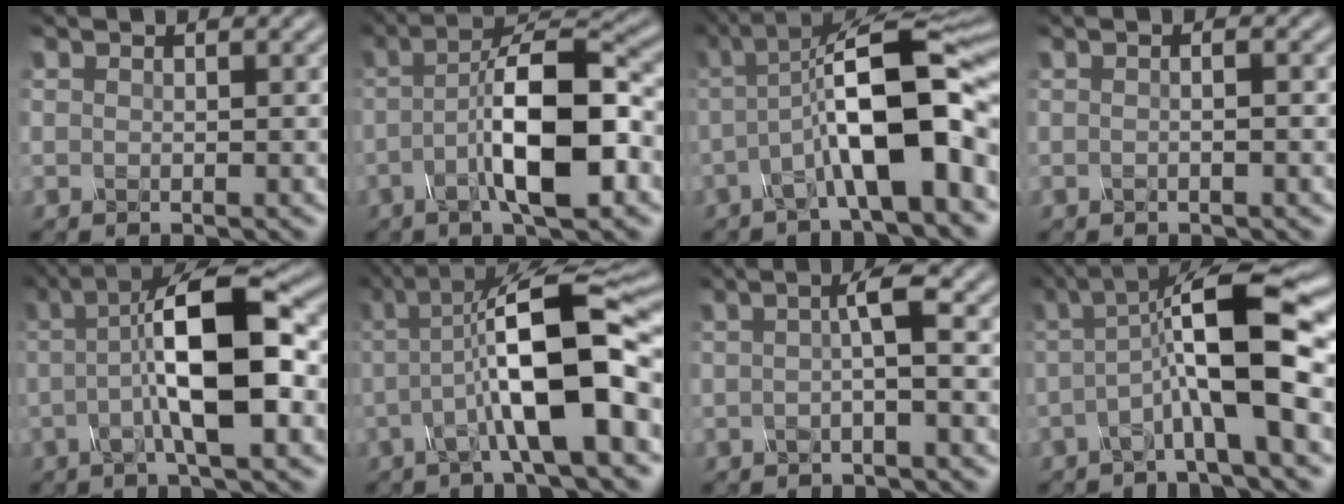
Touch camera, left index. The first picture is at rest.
{"total": 9.4, "force": [-2.1, 2.6, 8.8], "torque": [-0.142, 0.018, -0.041]}
{"total": 10.1, "force": [-2.2, 2.3, 9.6], "torque": [-0.150, 0.025, -0.043]}
{"total": 1.7, "force": [0.3, 0.8, 1.5], "torque": [0.003, 0.003, -0.018]}
{"total": 9.7, "force": [-0.3, 2.6, 9.3], "torque": [-0.149, 0.020, -0.013]}
{"total": 10.5, "force": [-1.3, 2.4, 10.2], "torque": [-0.160, 0.021, -0.029]}
{"total": 2.7, "force": [0.1, 0.4, 2.7], "torque": [-0.045, 0.003, -0.004]}
{"total": 8.6, "force": [-0.9, 1.5, 8.4], "torque": [-0.127, 0.029, -0.033]}